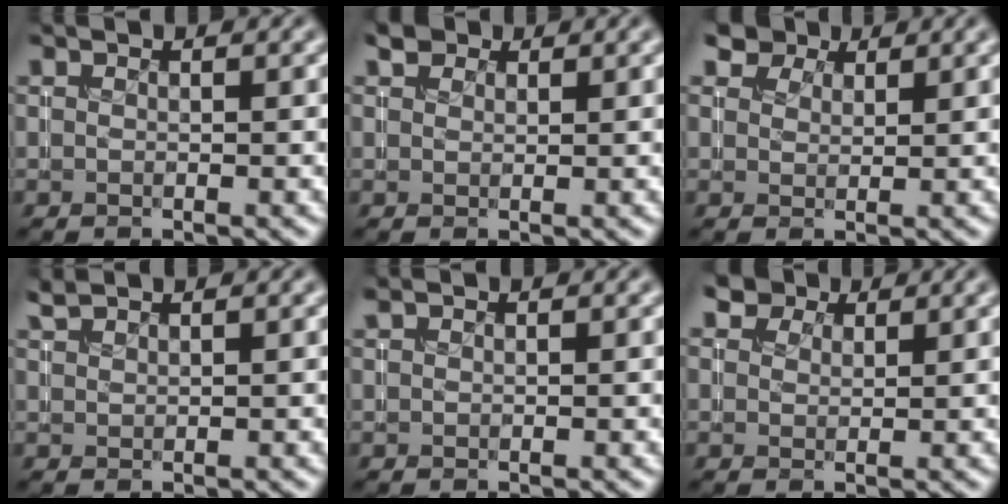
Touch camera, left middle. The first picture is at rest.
{"total": 1.6, "force": [1.2, 0.9, 0.4], "torque": [-0.007, 0.003, 0.020]}
{"total": 4.5, "force": [3.5, 2.4, 1.6], "torque": [-0.041, -0.005, 0.061]}
{"total": 1.3, "force": [1.2, 0.1, 0.4], "torque": [-0.009, 0.003, 0.029]}
{"total": 0.6, "force": [0.5, 0.1, 0.2], "torque": [-0.002, 0.002, 0.013]}
{"total": 3.9, "force": [3.0, 2.1, 1.4], "torque": [-0.035, -0.003, 0.049]}